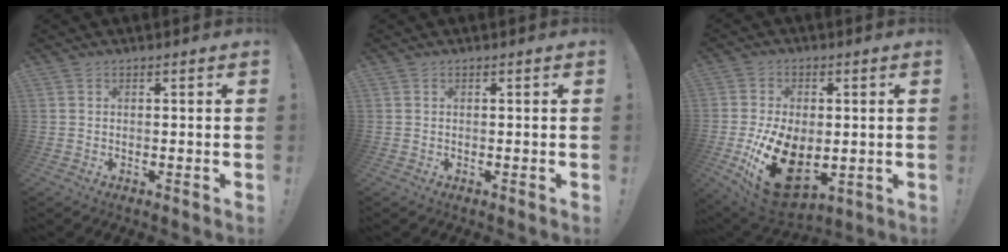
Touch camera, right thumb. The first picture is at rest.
{"total": 0.0}
{"total": 20.3, "force": [-4.8, 12.8, 14.9], "torque": [-0.256, 0.016, -0.065]}